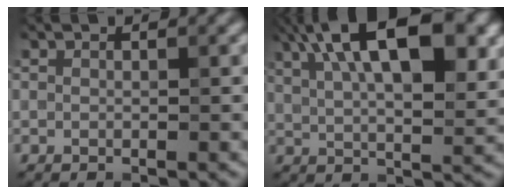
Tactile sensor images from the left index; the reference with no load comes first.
{"total": 14.5, "force": [6.2, 5.9, 11.7], "torque": [-0.155, 0.031, 0.076]}